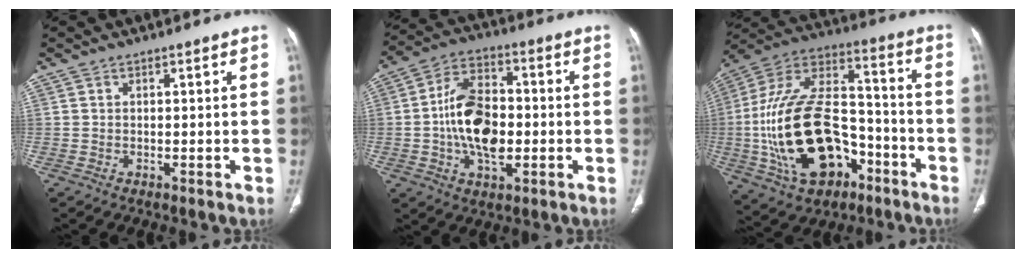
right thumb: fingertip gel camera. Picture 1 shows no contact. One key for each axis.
{"total": 14.4, "fx": -1.4, "fy": 8.6, "fz": 11.5, "tx": -0.191, "ty": 0.021, "tz": -0.027}
{"total": 26.7, "fx": -7.7, "fy": 16.3, "fz": 19.6, "tx": -0.366, "ty": 0.057, "tz": -0.115}